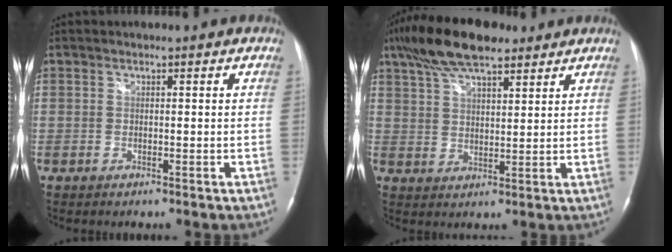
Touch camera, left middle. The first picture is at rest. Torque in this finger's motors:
{"motor_torque": [1.19, -0.93, 0.12, 0.16]}